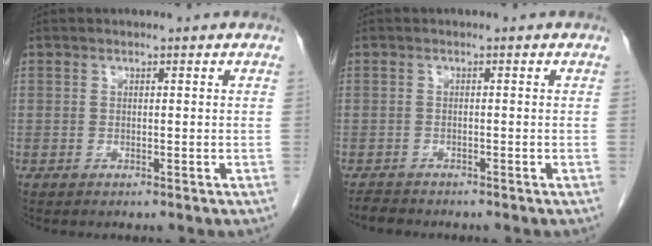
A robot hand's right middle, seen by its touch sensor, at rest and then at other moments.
{"total": 1.9, "force": [-1.8, 0.4, 0.2], "torque": [-0.006, -0.006, -0.030]}